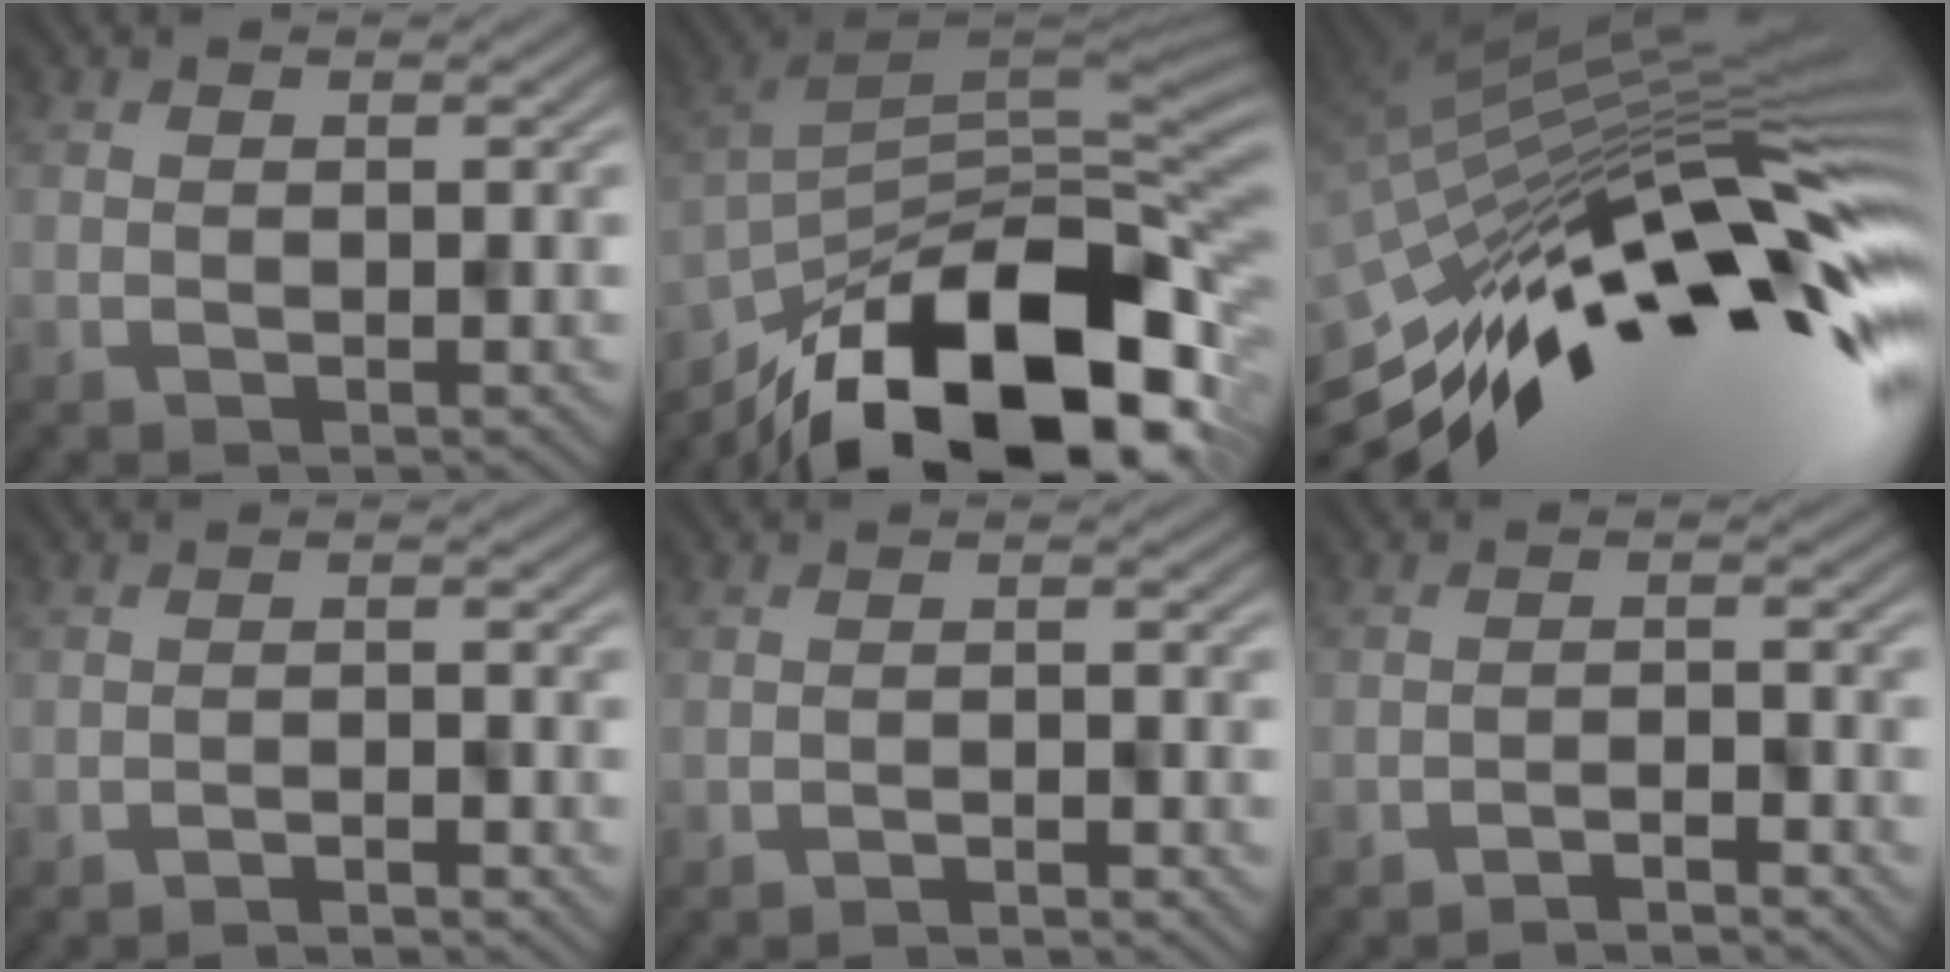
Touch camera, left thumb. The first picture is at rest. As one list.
[{"total": 17.1, "force": [-10.3, 7.4, 11.4], "torque": [-0.219, -0.028, -0.168]}, {"total": 17.8, "force": [-5.2, 4.9, 16.2], "torque": [-0.278, 0.012, -0.114]}, {"total": 2.0, "force": [-1.8, 0.1, 0.8], "torque": [-0.010, 0.003, -0.033]}, {"total": 1.6, "force": [-1.5, 0.1, 0.6], "torque": [-0.008, 0.002, -0.028]}, {"total": 2.7, "force": [-2.5, 0.2, 1.2], "torque": [-0.018, 0.006, -0.046]}]